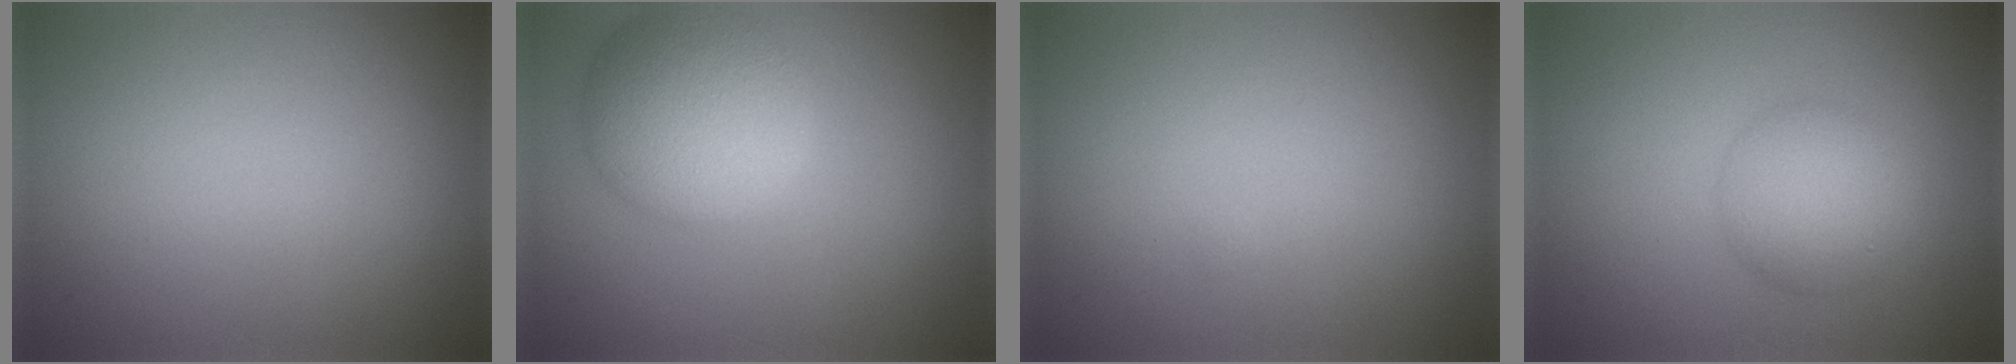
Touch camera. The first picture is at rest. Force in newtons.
{"total": 7.0, "press": 6.9, "slide": 0.6}
{"total": 0.0}
{"total": 3.9, "press": 3.9, "slide": 0.1}